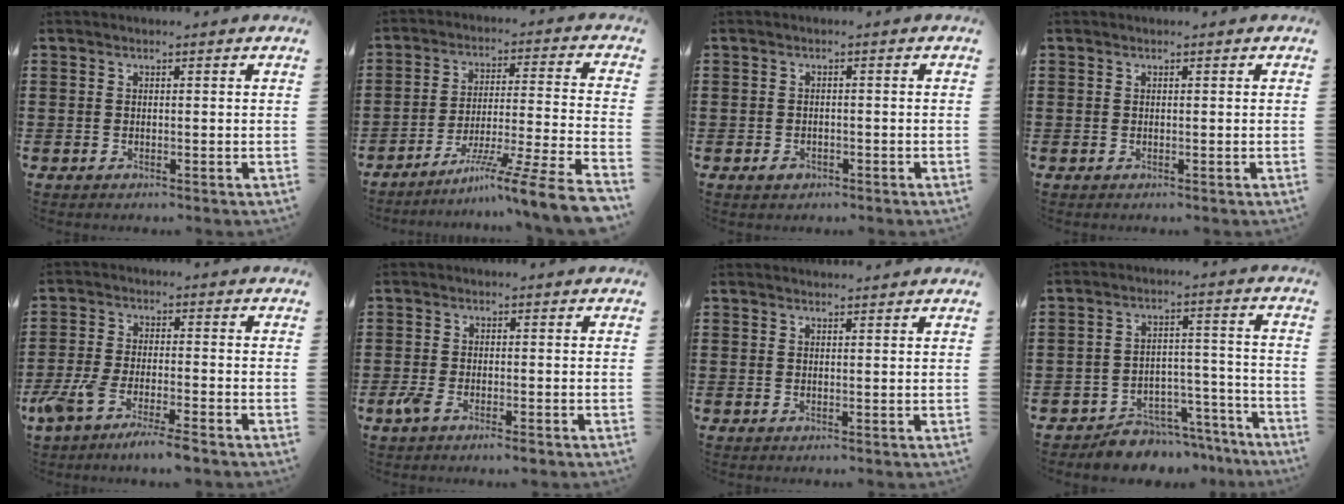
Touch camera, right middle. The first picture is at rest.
{"total": 9.3, "force": [-7.2, -1.1, 5.7], "torque": [-0.085, -0.008, -0.145]}
{"total": 1.1, "force": [-0.7, 0.7, 0.5], "torque": [-0.012, -0.001, -0.016]}
{"total": 0.0}
{"total": 6.1, "force": [-5.0, 0.2, 3.6], "torque": [-0.083, -0.017, -0.095]}
{"total": 2.8, "force": [-1.7, 0.8, 2.1], "torque": [-0.056, -0.007, -0.038]}
{"total": 0.9, "force": [0.9, 0.0, 0.1], "torque": [0.004, -0.004, 0.015]}
{"total": 6.3, "force": [-6.0, 1.8, 0.6], "torque": [-0.006, 0.026, -0.117]}